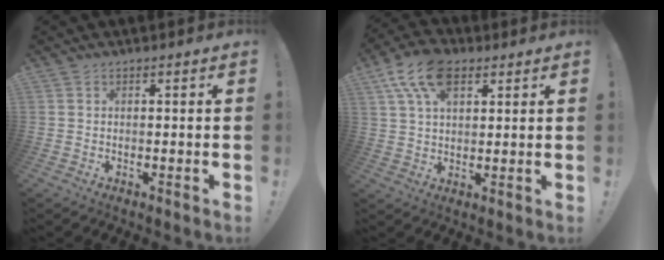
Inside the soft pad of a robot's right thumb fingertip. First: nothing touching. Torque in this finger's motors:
{"motor_torque": [0.78, 0.95, 0.11, 0.04, 0.04]}